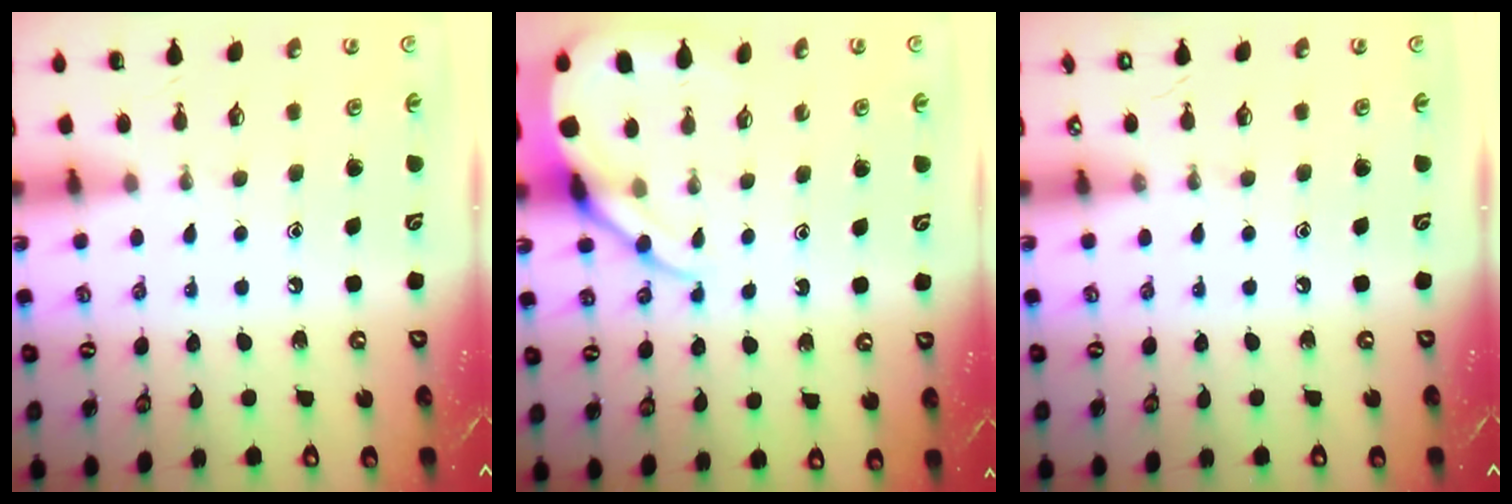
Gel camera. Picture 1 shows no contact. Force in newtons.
{"total": 9.0, "press": 8.9, "slide": 0.9}
{"total": 0.0}